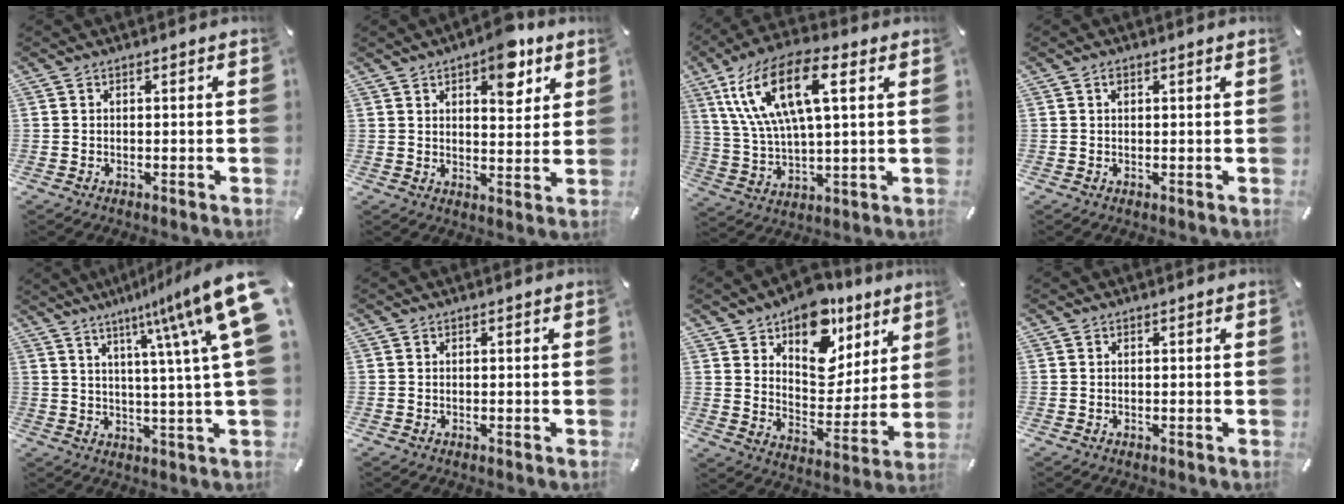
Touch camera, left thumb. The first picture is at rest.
{"total": 10.0, "force": [5.8, 5.0, 6.4], "torque": [-0.067, -0.031, 0.094]}
{"total": 17.4, "force": [7.3, 7.1, 14.1], "torque": [-0.312, -0.004, 0.123]}
{"total": 0.9, "force": [0.4, 0.2, 0.8], "torque": [-0.016, 0.001, 0.006]}
{"total": 17.6, "force": [8.2, 0.9, 15.5], "torque": [-0.245, -0.053, 0.115]}
{"total": 0.0}
{"total": 15.2, "force": [10.5, 9.3, 5.9], "torque": [-0.078, -0.091, 0.186]}
{"total": 0.0}